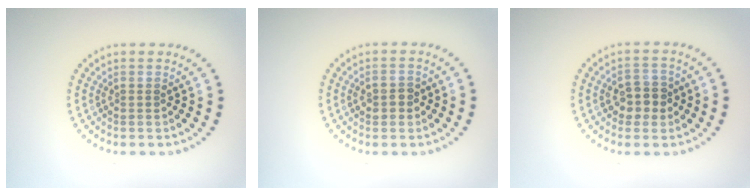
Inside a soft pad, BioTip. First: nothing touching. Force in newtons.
{"total": 1.8, "press": 1.8, "slide": 0.2}
{"total": 2.8, "press": 2.8, "slide": 0.4}